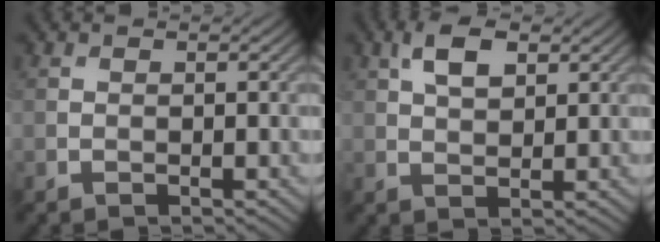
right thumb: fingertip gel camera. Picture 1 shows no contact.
{"total": 4.6, "force": [2.2, 2.3, 3.4], "torque": [-0.073, 0.005, 0.039]}